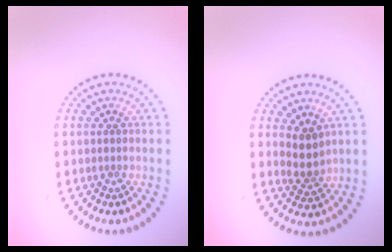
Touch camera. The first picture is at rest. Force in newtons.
{"total": 2.3, "press": 1.8, "slide": 1.3}